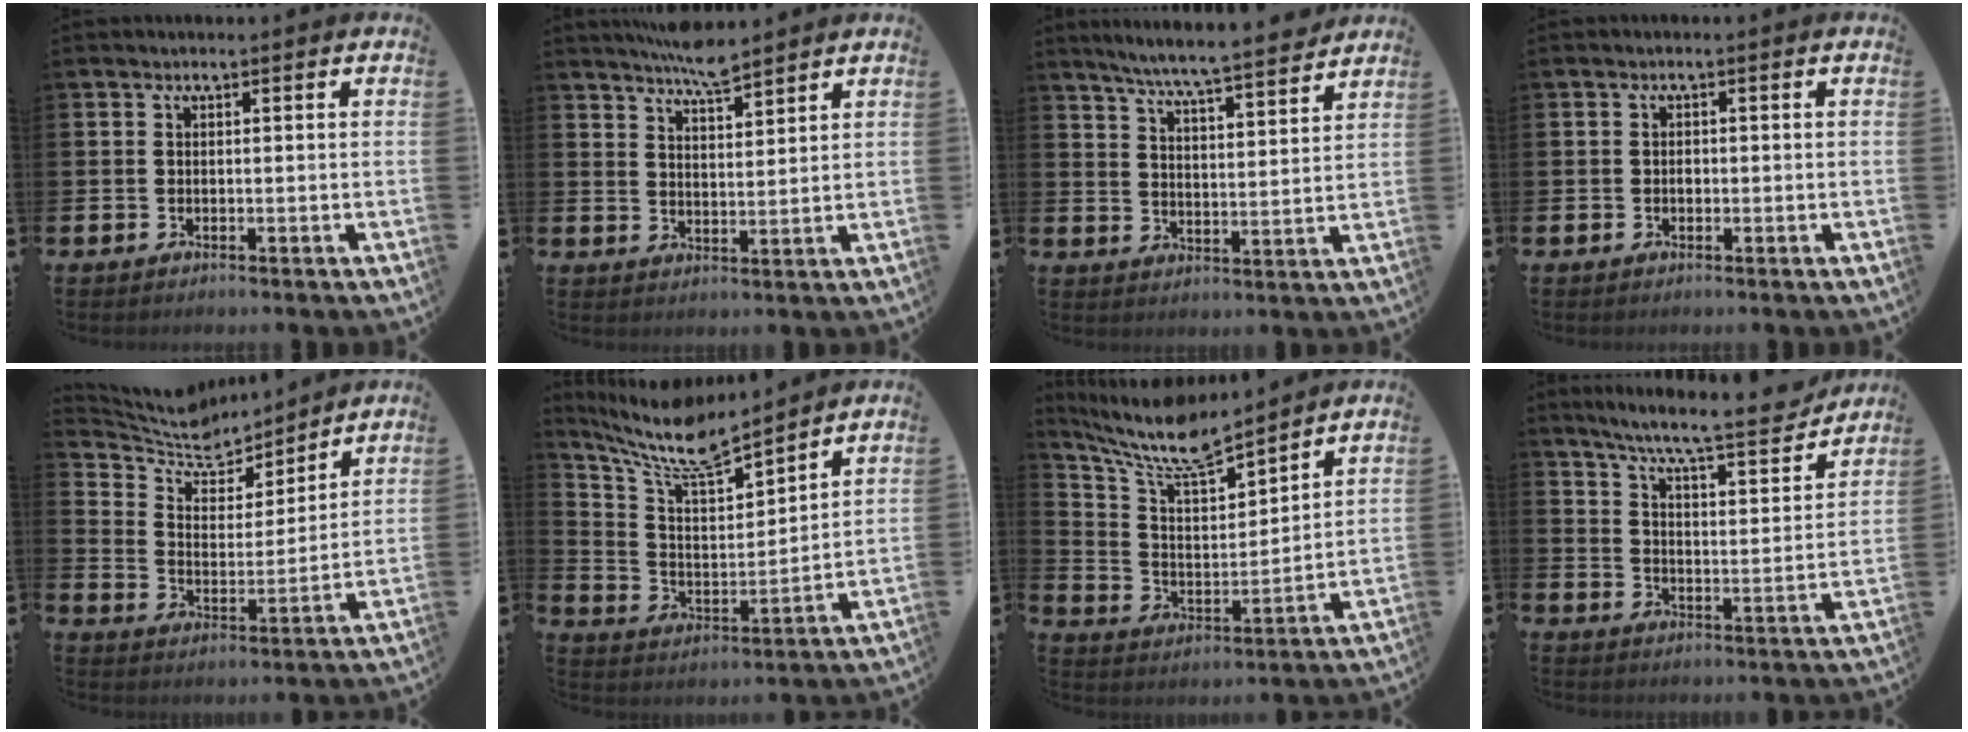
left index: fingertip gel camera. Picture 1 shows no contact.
{"total": 5.4, "force": [5.3, 0.2, 1.0], "torque": [-0.027, -0.030, 0.094]}
{"total": 7.0, "force": [6.6, -0.3, 2.0], "torque": [-0.055, -0.051, 0.113]}
{"total": 0.7, "force": [-0.1, 0.6, 0.4], "torque": [-0.007, 0.003, -0.005]}
{"total": 7.9, "force": [7.5, 2.4, 1.0], "torque": [-0.064, -0.059, 0.131]}
{"total": 9.3, "force": [8.3, 1.7, 4.0], "torque": [-0.114, -0.054, 0.143]}
{"total": 9.3, "force": [8.4, 1.8, 3.4], "torque": [-0.107, -0.059, 0.146]}
{"total": 8.9, "force": [8.0, 0.7, 3.8], "torque": [-0.097, -0.057, 0.133]}